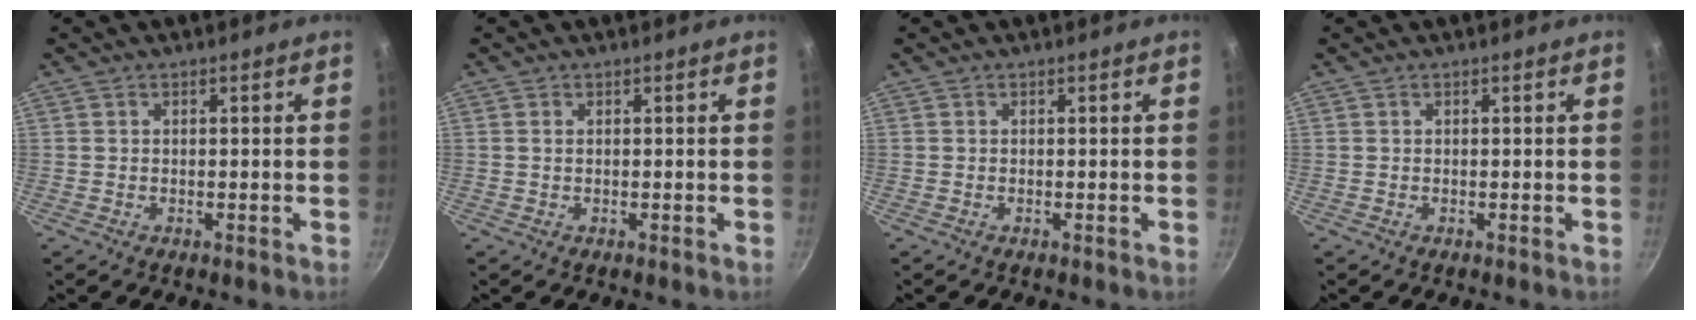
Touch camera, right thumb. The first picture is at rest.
{"total": 0.7, "force": [0.2, 0.3, 0.6], "torque": [-0.011, 0.001, 0.002]}
{"total": 0.0}
{"total": 0.0}